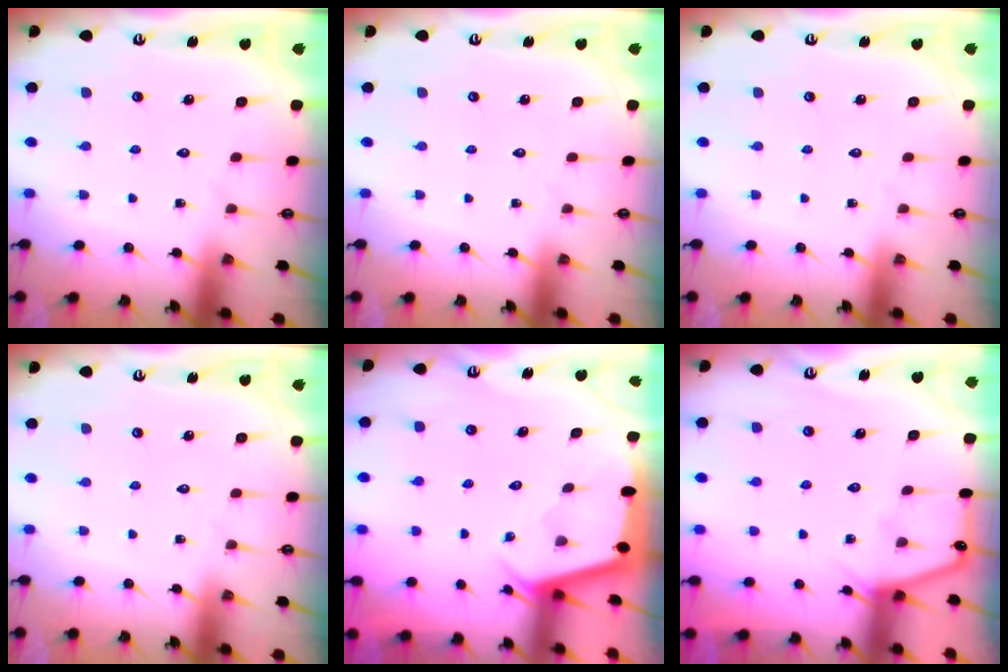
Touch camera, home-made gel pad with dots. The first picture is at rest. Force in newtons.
{"total": 0.0}
{"total": 0.0}
{"total": 0.0}
{"total": 2.4, "press": 2.4, "slide": 0.2}
{"total": 4.5, "press": 4.5, "slide": 0.6}